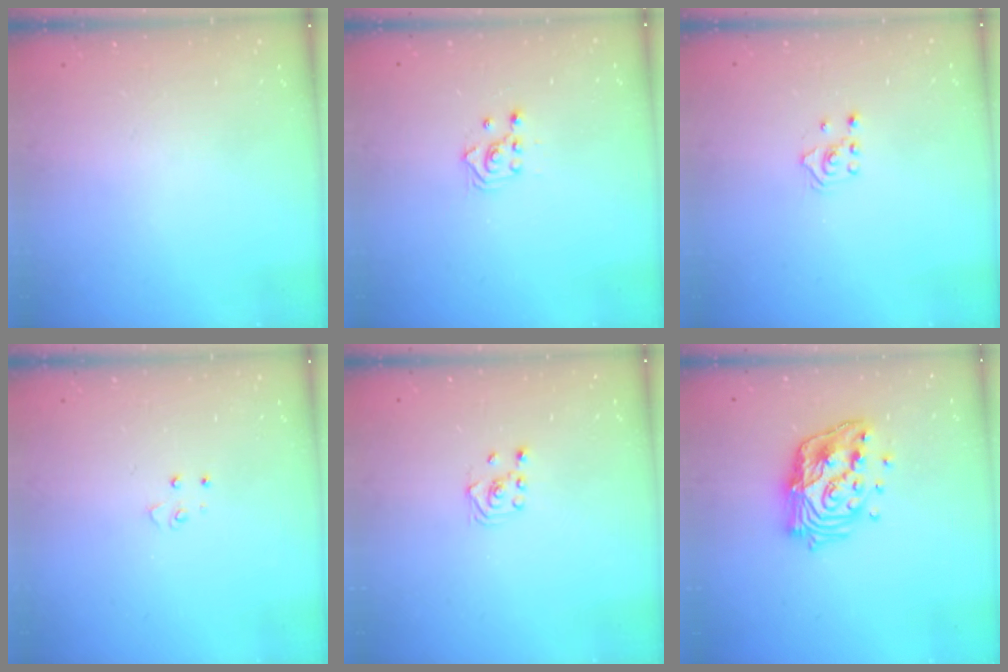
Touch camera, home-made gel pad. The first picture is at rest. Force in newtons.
{"total": 2.6, "press": 2.4, "slide": 1.0}
{"total": 2.4, "press": 2.2, "slide": 0.8}
{"total": 4.1, "press": 4.1, "slide": 0.5}
{"total": 2.3, "press": 2.2, "slide": 0.7}
{"total": 16.7, "press": 16.7, "slide": 1.4}